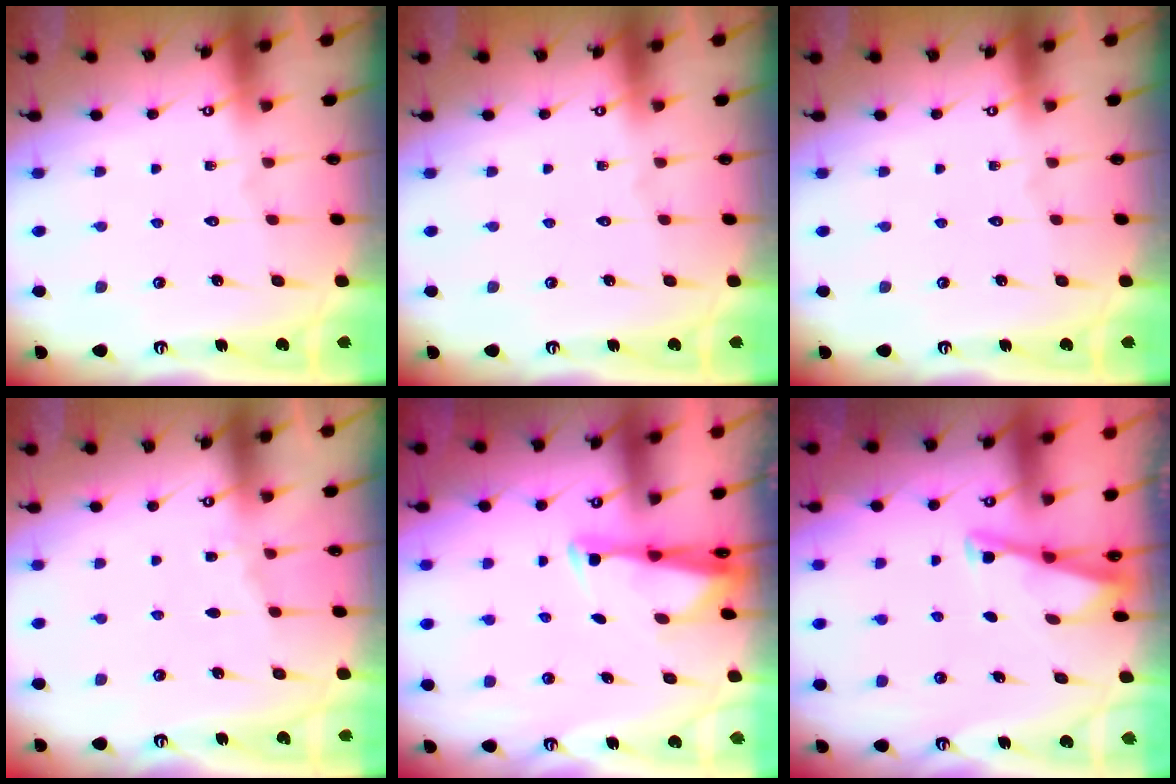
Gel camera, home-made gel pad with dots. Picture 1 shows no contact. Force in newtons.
{"total": 0.0}
{"total": 0.0}
{"total": 3.3, "press": 3.2, "slide": 0.4}
{"total": 2.9, "press": 2.8, "slide": 0.7}
{"total": 3.4, "press": 3.4, "slide": 0.3}